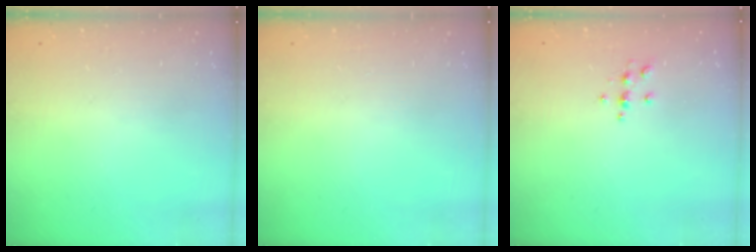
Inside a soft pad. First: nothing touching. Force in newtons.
{"total": 0.0}
{"total": 4.2, "press": 4.2, "slide": 0.4}